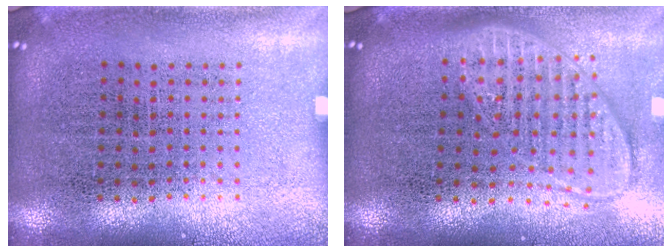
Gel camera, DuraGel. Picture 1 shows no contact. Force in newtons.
{"total": 1.8, "press": 1.5, "slide": 1.0}